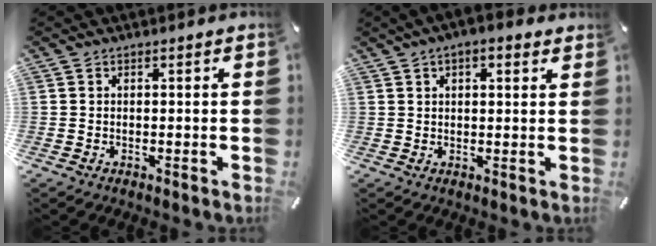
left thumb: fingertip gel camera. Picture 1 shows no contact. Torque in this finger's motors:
{"motor_torque": [1.75, 1.60, 1.35, -1.41, 0.22]}